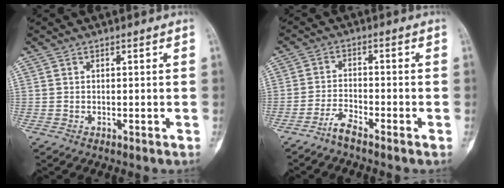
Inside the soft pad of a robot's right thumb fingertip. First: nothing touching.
{"total": 3.3, "force": [-2.9, 0.1, 1.6], "torque": [-0.042, 0.010, -0.064]}